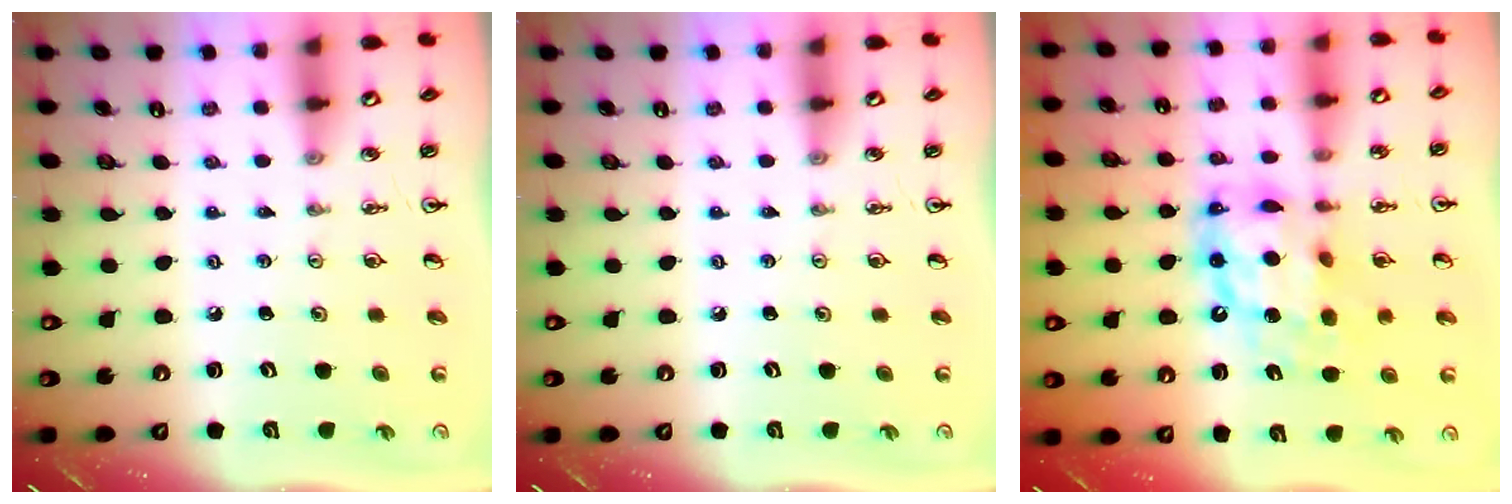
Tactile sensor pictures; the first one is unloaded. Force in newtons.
{"total": 0.0}
{"total": 13.5, "press": 13.4, "slide": 1.2}